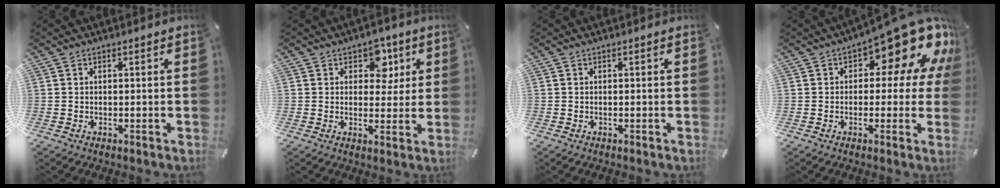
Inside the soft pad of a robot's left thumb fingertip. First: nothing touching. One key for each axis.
{"total": 7.9, "fx": 3.1, "fy": 6.0, "fz": 4.0, "tx": -0.032, "ty": -0.009, "tz": 0.046}
{"total": 0.0}
{"total": 18.0, "fx": 9.8, "fy": 7.8, "fz": 12.9, "tx": -0.161, "ty": -0.074, "tz": 0.159}